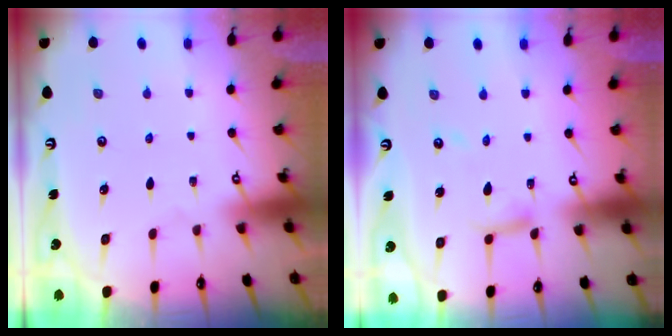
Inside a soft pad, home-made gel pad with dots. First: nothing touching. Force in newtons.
{"total": 7.7, "press": 7.7, "slide": 0.6}